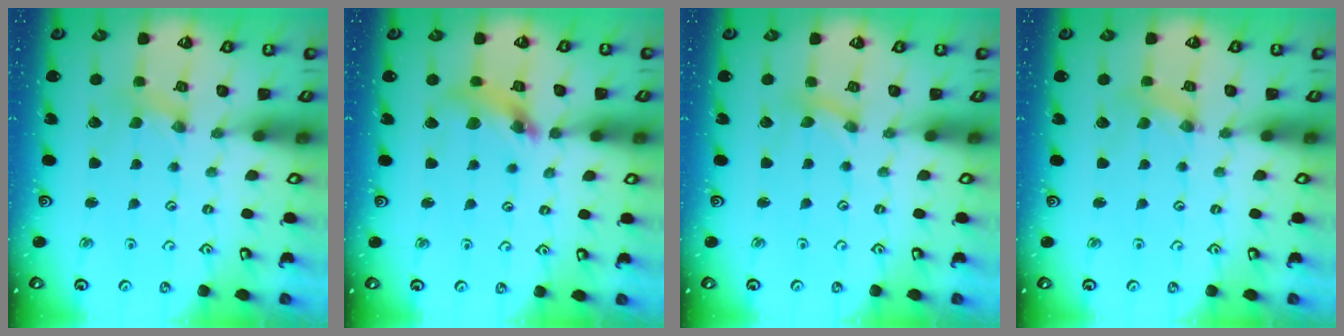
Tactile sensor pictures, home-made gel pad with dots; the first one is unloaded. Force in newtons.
{"total": 9.6, "press": 9.6, "slide": 0.9}
{"total": 0.0}
{"total": 1.7, "press": 1.7, "slide": 0.2}